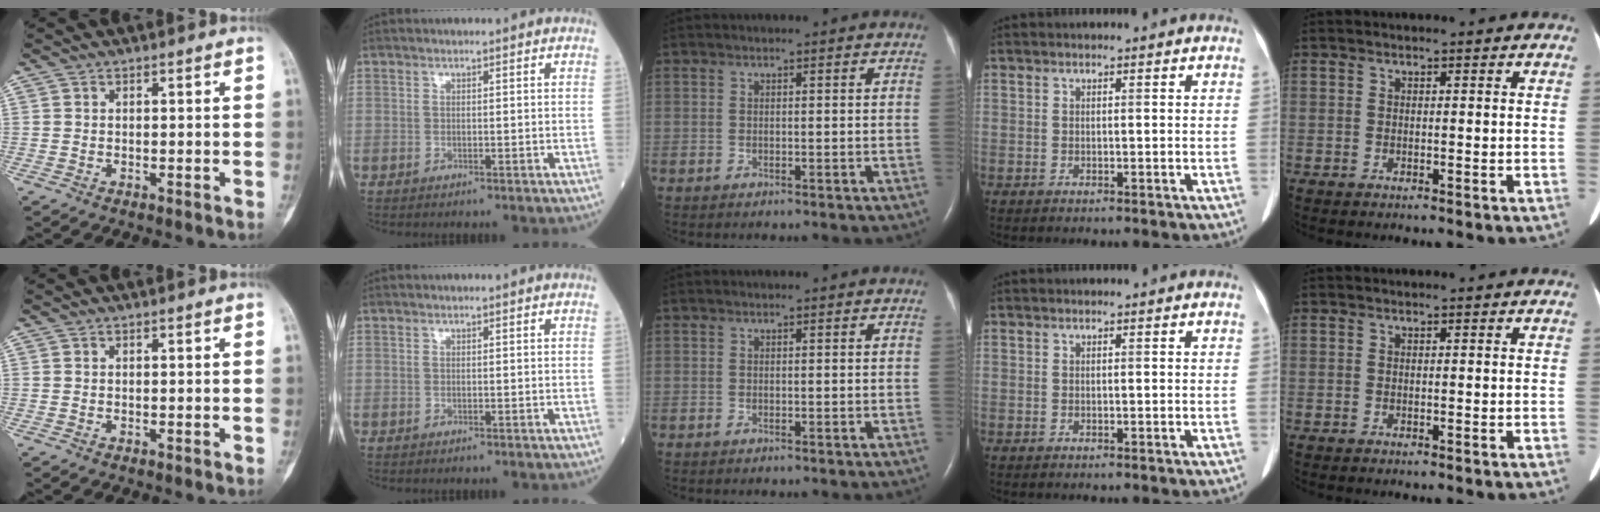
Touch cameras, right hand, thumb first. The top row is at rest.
{}